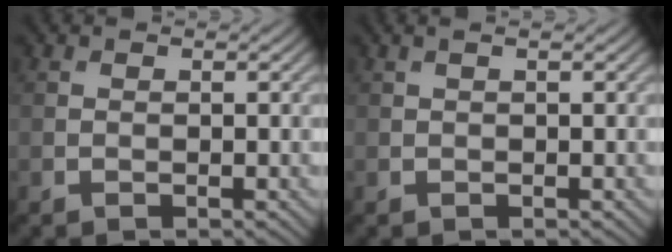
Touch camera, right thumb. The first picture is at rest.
{"total": 0.8, "force": [0.3, 0.1, 0.7], "torque": [-0.014, 0.007, 0.001]}